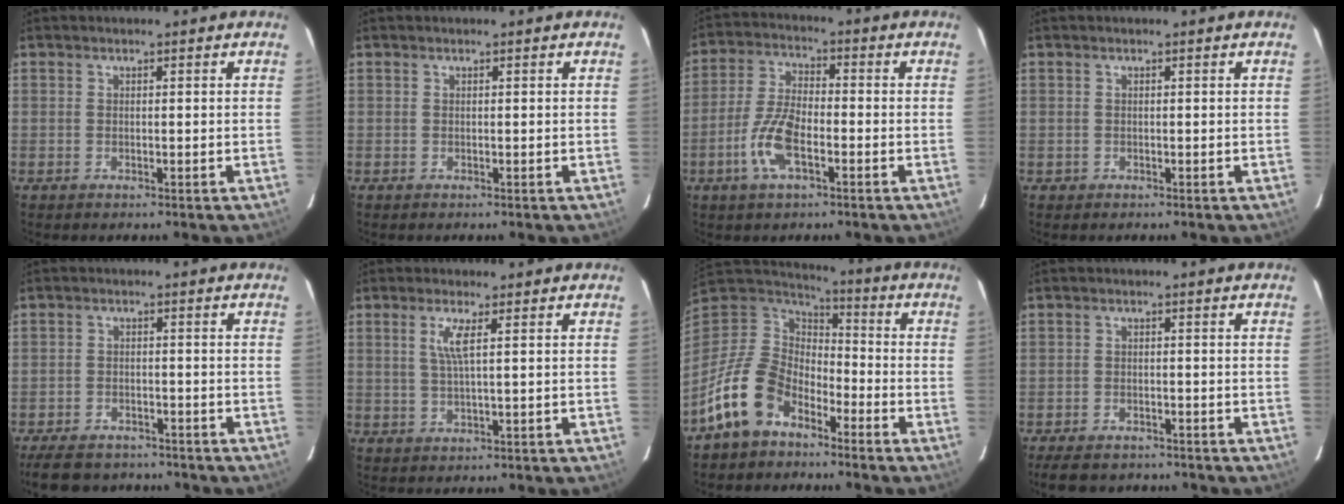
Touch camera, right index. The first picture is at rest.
{"total": 0.0}
{"total": 9.2, "force": [-3.8, 3.6, 7.5], "torque": [-0.164, 0.002, -0.076]}
{"total": 0.8, "force": [-0.3, 0.7, 0.0], "torque": [0.002, 0.004, -0.002]}
{"total": 10.9, "force": [-8.9, 4.8, 3.9], "torque": [-0.104, 0.001, -0.134]}
{"total": 3.3, "force": [1.1, -0.3, 3.1], "torque": [-0.062, -0.002, 0.021]}
{"total": 14.1, "force": [-8.5, 8.7, 7.0], "torque": [-0.161, 0.013, -0.156]}
{"total": 8.0, "force": [-6.7, 3.4, 2.8], "torque": [-0.074, -0.004, -0.100]}